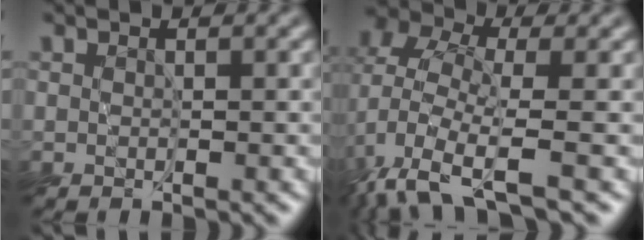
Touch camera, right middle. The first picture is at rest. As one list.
[{"total": 7.1, "force": [-3.1, 3.1, 5.6], "torque": [-0.126, -0.007, -0.079]}]